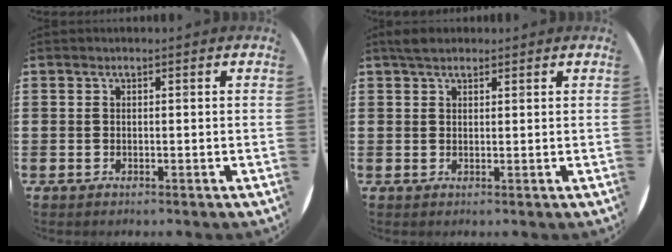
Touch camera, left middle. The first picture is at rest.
{"total": 2.1, "force": [1.7, 0.8, 0.8], "torque": [-0.011, 0.003, 0.031]}